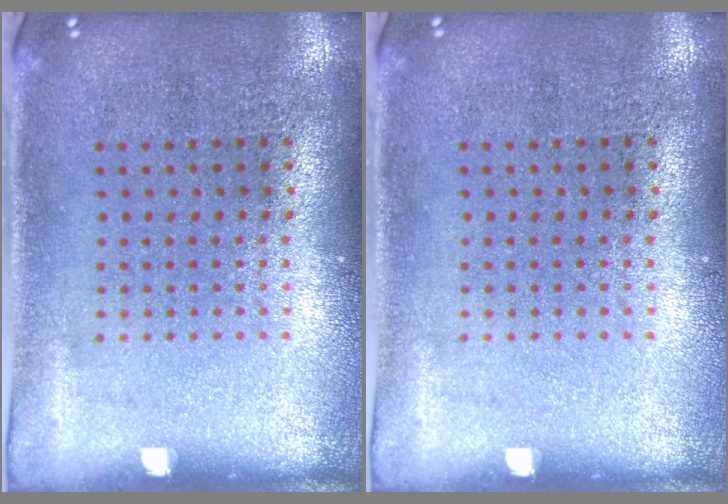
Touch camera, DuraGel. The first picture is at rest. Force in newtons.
{"total": 0.0}